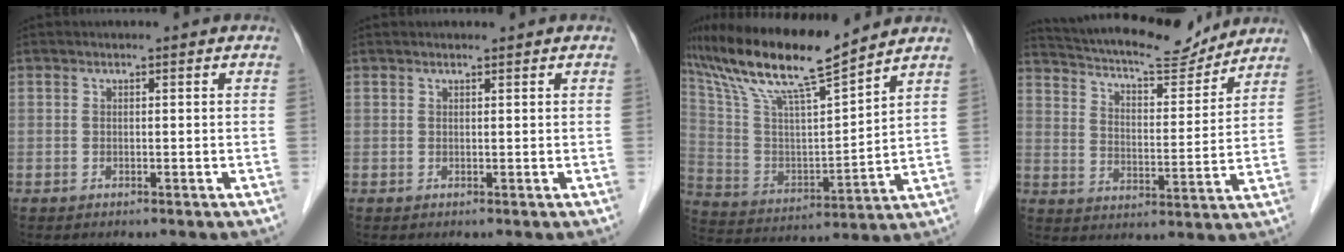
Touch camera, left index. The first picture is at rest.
{"total": 0.7, "force": [0.6, 0.0, 0.2], "torque": [-0.009, 0.006, 0.012]}
{"total": 16.1, "force": [13.5, 0.3, 8.8], "torque": [-0.174, 0.010, 0.254]}
{"total": 15.8, "force": [14.4, 3.2, 5.8], "torque": [-0.102, 0.009, 0.219]}